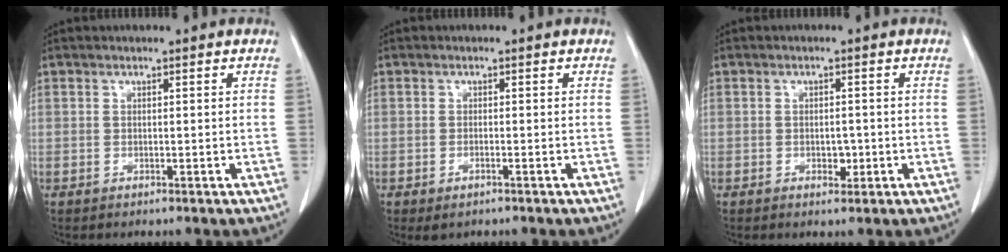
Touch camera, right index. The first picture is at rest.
{"total": 1.6, "force": [-0.9, 0.6, 1.1], "torque": [-0.018, -0.003, -0.009]}
{"total": 2.0, "force": [-0.6, 1.2, 1.5], "torque": [-0.020, 0.002, -0.003]}